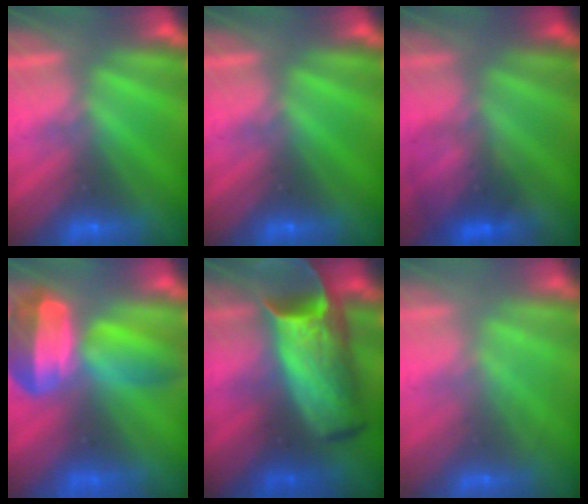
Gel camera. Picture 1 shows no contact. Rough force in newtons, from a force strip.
{"total": 0.0}
{"total": 4.9}
{"total": 7.2}
{"total": 8.9}
{"total": 2.4}